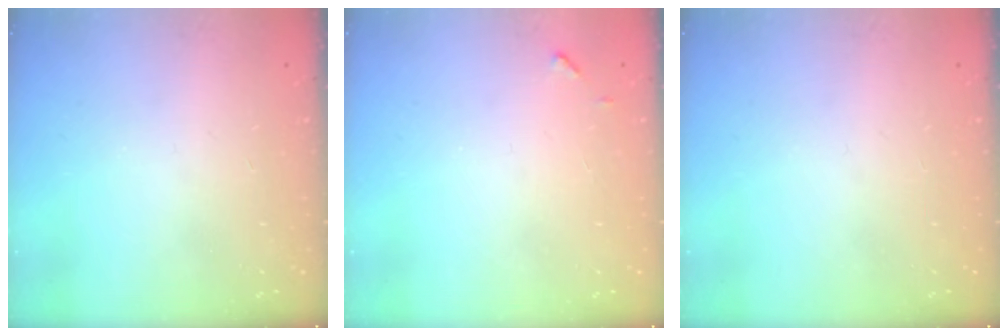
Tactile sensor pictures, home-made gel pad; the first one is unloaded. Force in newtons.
{"total": 4.6, "press": 4.6, "slide": 0.3}
{"total": 0.0}